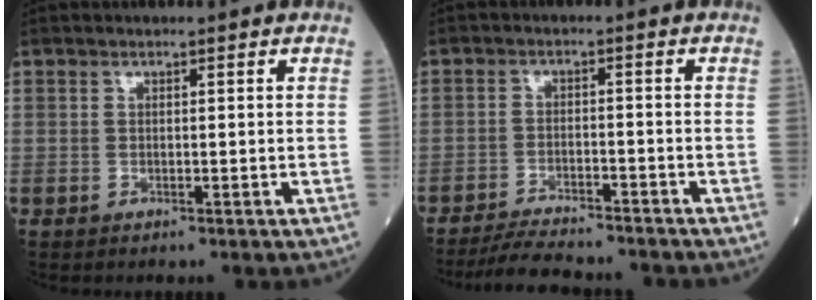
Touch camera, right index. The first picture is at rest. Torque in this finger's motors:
{"motor_torque": [0.57, -0.62, 0.10, 0.02]}